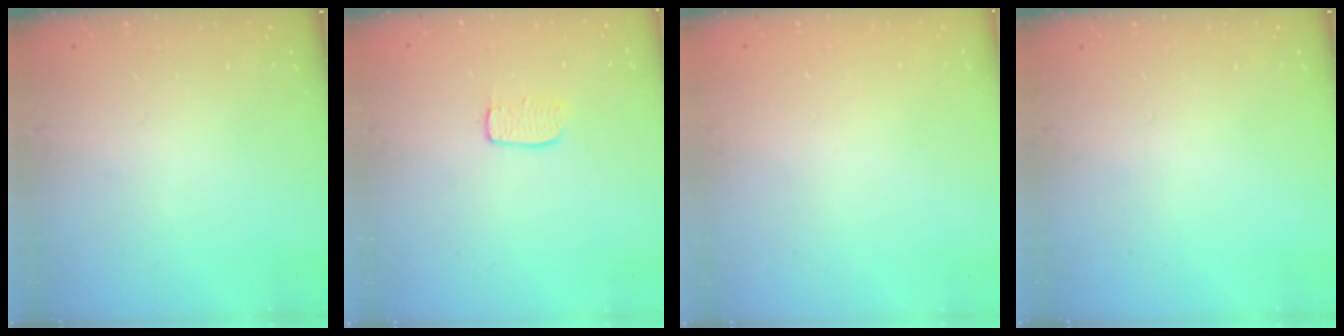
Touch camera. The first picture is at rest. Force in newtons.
{"total": 5.2, "press": 5.2, "slide": 0.3}
{"total": 0.0}
{"total": 0.0}